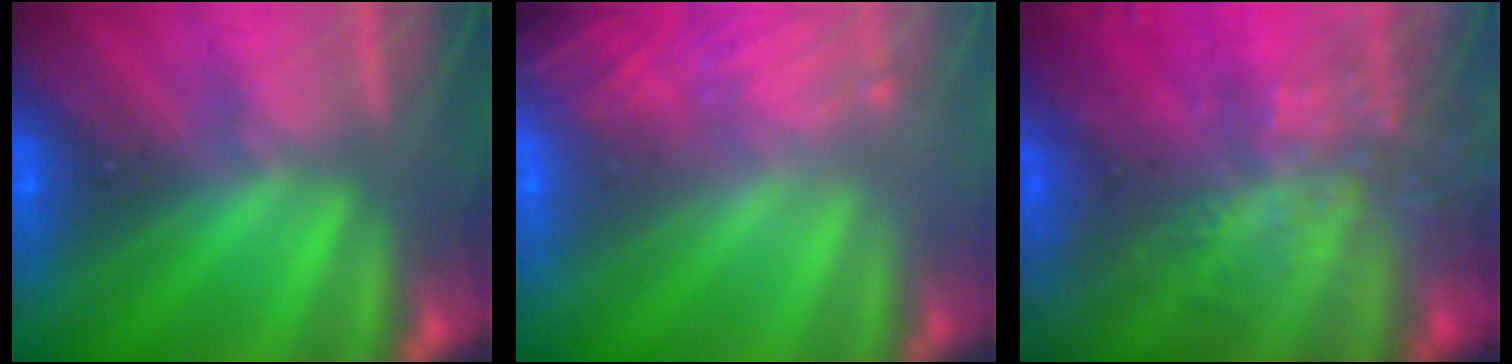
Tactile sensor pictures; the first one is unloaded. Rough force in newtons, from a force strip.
{"total": 8.4}
{"total": 6.5}